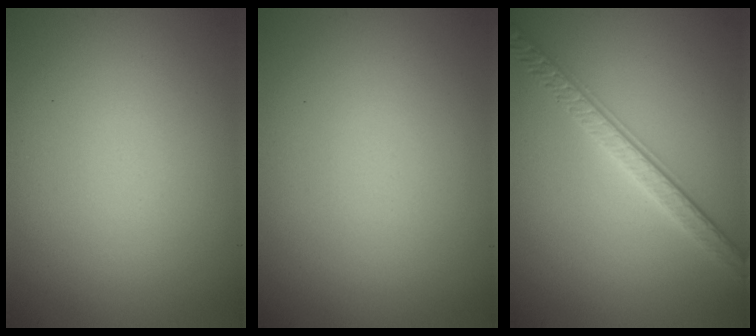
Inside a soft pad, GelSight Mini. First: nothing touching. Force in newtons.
{"total": 0.0}
{"total": 3.5, "press": 3.2, "slide": 1.3}